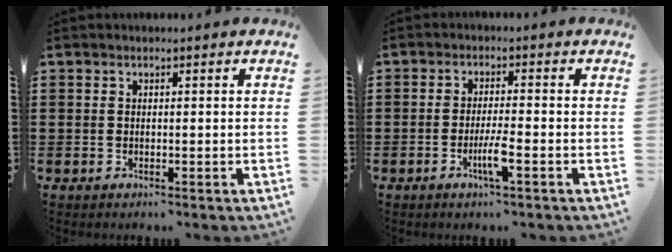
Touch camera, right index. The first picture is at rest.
{"total": 3.9, "force": [-1.8, 0.2, 3.5], "torque": [-0.066, -0.009, -0.033]}